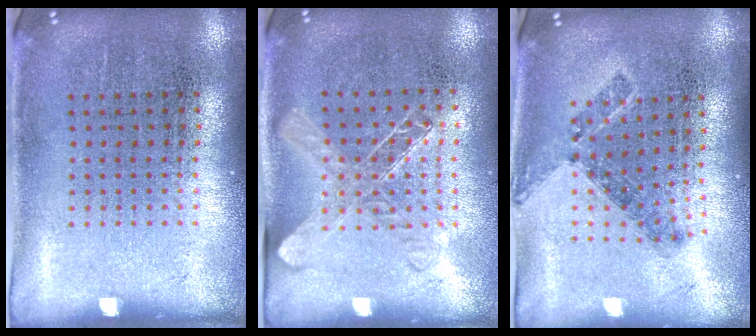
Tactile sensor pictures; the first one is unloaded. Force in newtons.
{"total": 1.4, "press": 1.3, "slide": 0.6}
{"total": 0.8, "press": 0.8, "slide": 0.3}